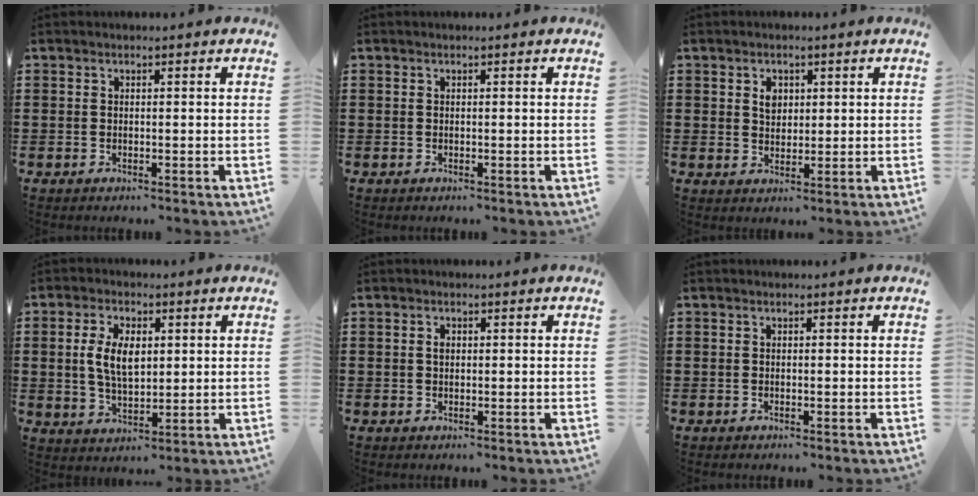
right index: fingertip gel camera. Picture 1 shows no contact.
{"total": 0.0}
{"total": 2.6, "force": [0.9, 1.9, 1.5], "torque": [-0.027, 0.005, 0.014]}
{"total": 6.5, "force": [0.8, 3.5, 5.4], "torque": [-0.111, 0.006, 0.009]}
{"total": 1.2, "force": [0.2, 0.8, 0.9], "torque": [-0.019, 0.004, 0.004]}
{"total": 0.0}